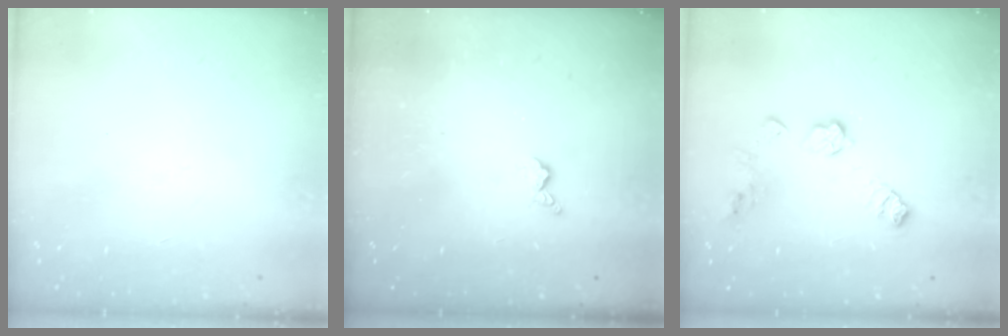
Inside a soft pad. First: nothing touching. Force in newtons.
{"total": 3.4, "press": 3.3, "slide": 0.6}
{"total": 9.7, "press": 9.7, "slide": 0.6}